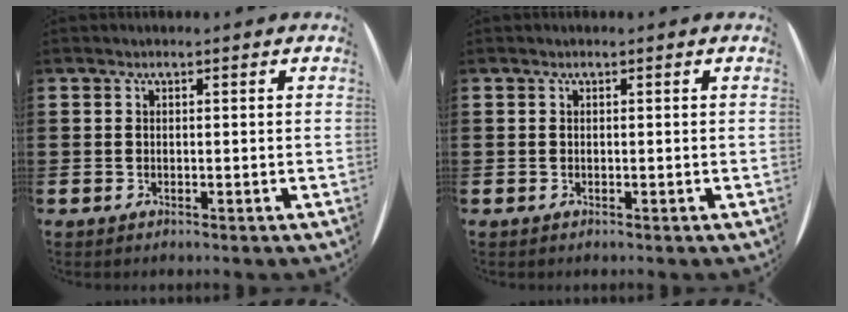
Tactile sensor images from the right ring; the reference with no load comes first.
{"total": 0.0}